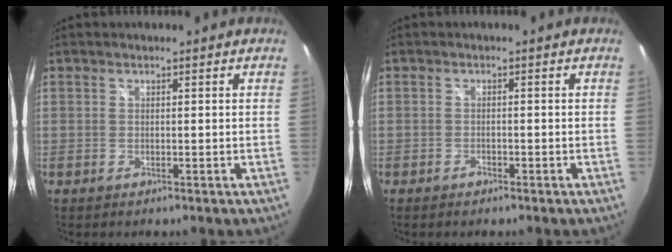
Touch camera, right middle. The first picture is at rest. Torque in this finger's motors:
{"motor_torque": [0.91, -1.23, 0.00, 0.05]}